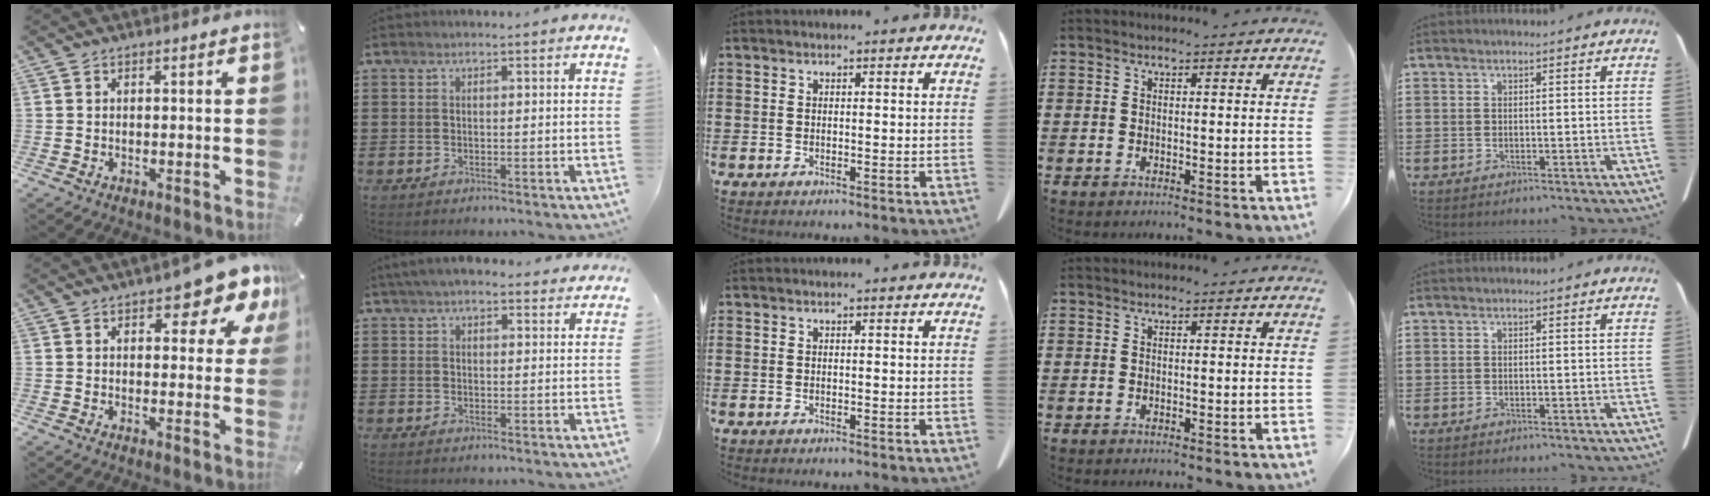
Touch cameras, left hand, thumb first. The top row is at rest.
{"thumb": {"total": 9.5, "force": [6.0, 3.9, 6.2], "torque": [-0.068, -0.038, 0.096]}, "index": {"total": 4.1, "force": [3.6, 1.1, 1.6], "torque": [-0.041, -0.001, 0.068]}}